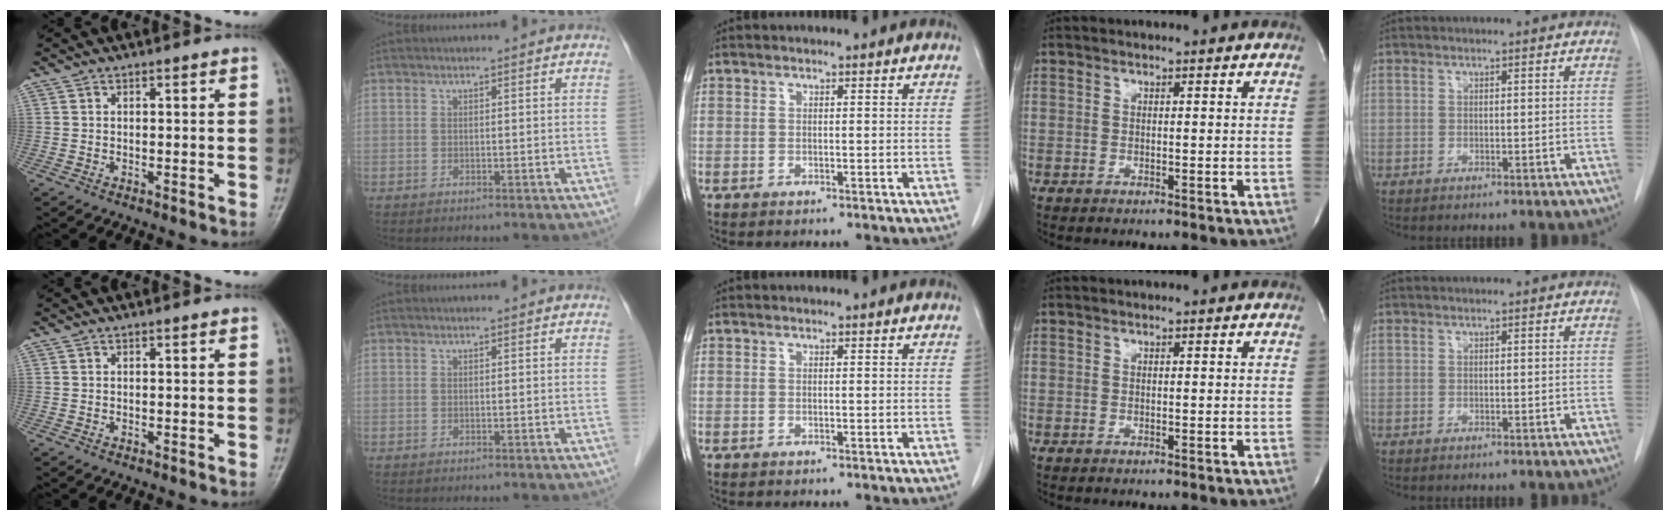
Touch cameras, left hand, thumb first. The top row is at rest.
{}